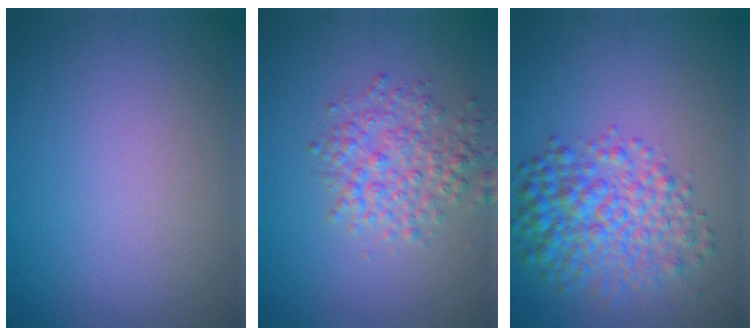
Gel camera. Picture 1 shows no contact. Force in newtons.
{"total": 3.7, "press": 3.7, "slide": 0.1}
{"total": 5.8, "press": 5.8, "slide": 0.1}